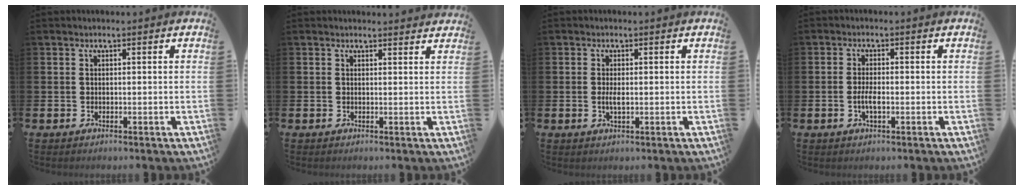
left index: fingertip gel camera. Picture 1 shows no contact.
{"total": 1.1, "force": [1.1, 0.1, 0.0], "torque": [0.006, -0.006, 0.019]}
{"total": 1.9, "force": [0.0, 0.7, 1.8], "torque": [-0.032, 0.002, -0.002]}
{"total": 2.4, "force": [-0.6, 0.8, 2.2], "torque": [-0.038, 0.001, -0.011]}